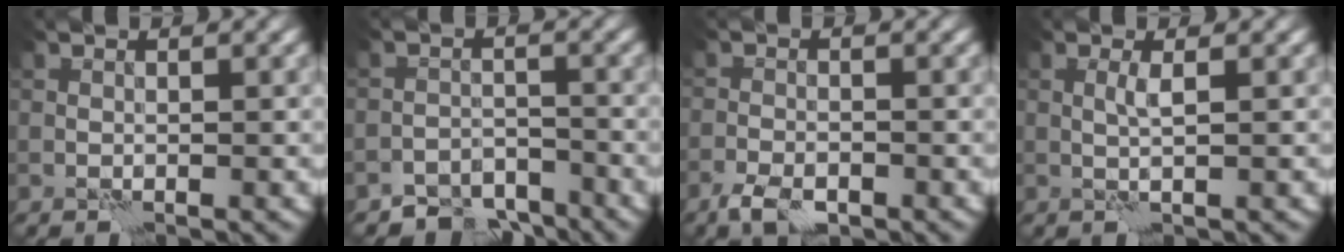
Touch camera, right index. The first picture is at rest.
{"total": 4.4, "force": [-4.0, 1.8, 0.6], "torque": [0.004, -0.005, -0.072]}
{"total": 3.0, "force": [-2.2, 1.2, 1.7], "torque": [-0.031, -0.002, -0.045]}
{"total": 1.1, "force": [0.3, -0.3, 1.0], "torque": [-0.025, 0.003, 0.005]}